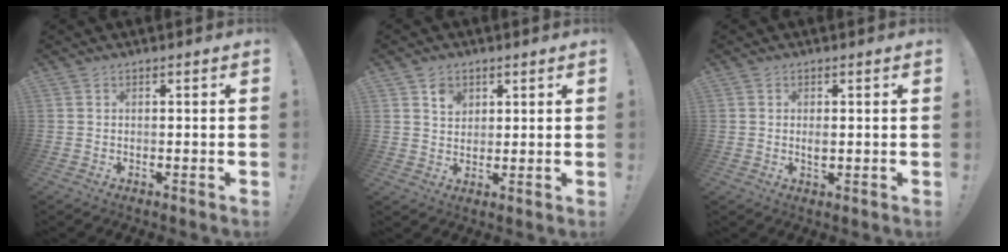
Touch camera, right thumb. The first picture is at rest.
{"total": 4.6, "force": [2.6, 3.6, 1.4], "torque": [-0.005, -0.016, 0.042]}
{"total": 1.6, "force": [0.2, 1.0, 1.2], "torque": [-0.009, -0.004, 0.000]}